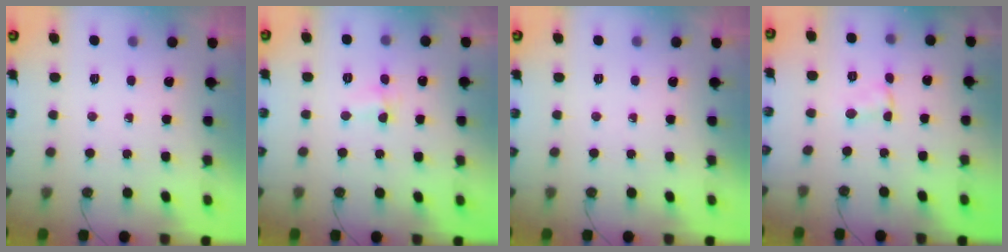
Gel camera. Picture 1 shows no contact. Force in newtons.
{"total": 2.9, "press": 2.7, "slide": 1.0}
{"total": 0.0}
{"total": 1.0, "press": 0.9, "slide": 0.5}